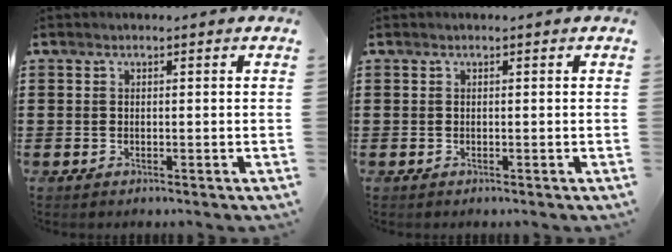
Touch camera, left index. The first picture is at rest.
{"total": 0.0}